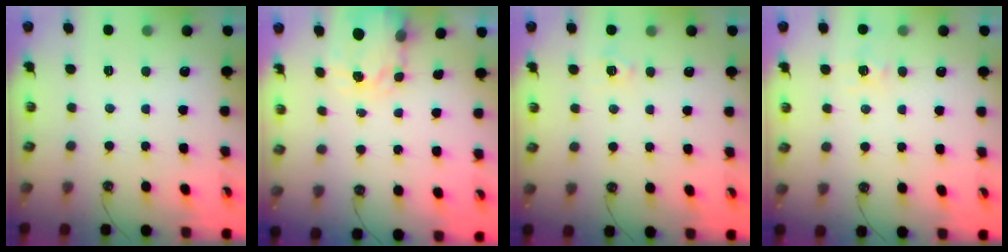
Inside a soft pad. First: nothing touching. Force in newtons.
{"total": 3.6, "press": 3.5, "slide": 0.5}
{"total": 5.2, "press": 5.1, "slide": 0.8}
{"total": 6.4, "press": 6.3, "slide": 0.8}